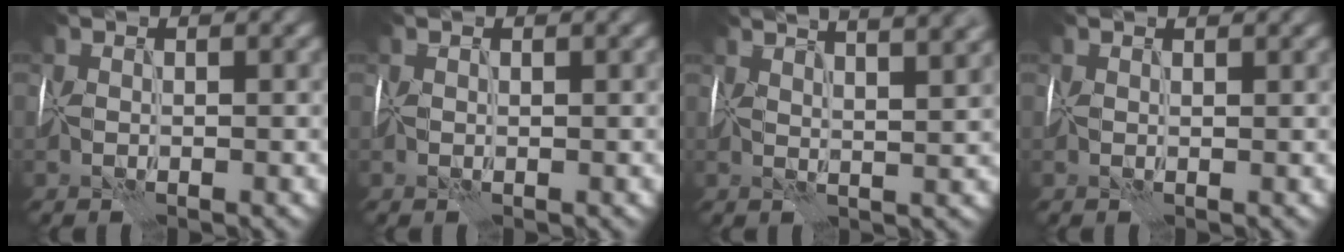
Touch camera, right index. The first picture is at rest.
{"total": 0.0}
{"total": 10.1, "force": [6.7, 3.3, 6.8], "torque": [-0.074, 0.050, 0.065]}
{"total": 0.9, "force": [0.7, 0.2, 0.4], "torque": [-0.011, 0.002, 0.011]}